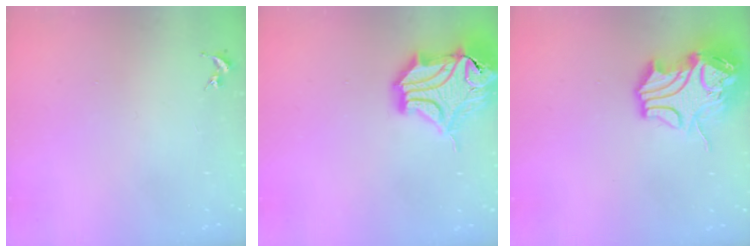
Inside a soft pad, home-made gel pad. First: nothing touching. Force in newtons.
{"total": 20.0, "press": 19.8, "slide": 2.7}
{"total": 13.9, "press": 13.8, "slide": 2.1}